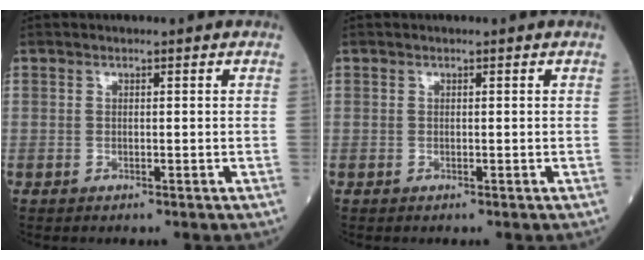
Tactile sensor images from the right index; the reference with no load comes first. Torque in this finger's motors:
{"motor_torque": [0.09, 0.06, -0.03, -0.03]}